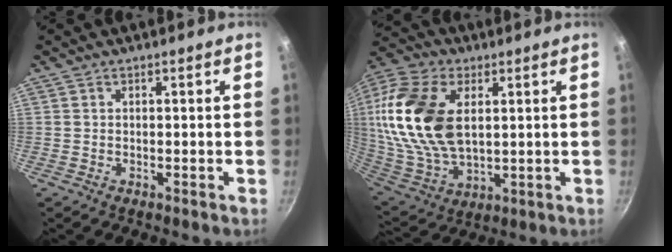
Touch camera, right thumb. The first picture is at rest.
{"total": 23.4, "force": [4.9, 14.2, 17.9], "torque": [-0.363, -0.014, 0.094]}